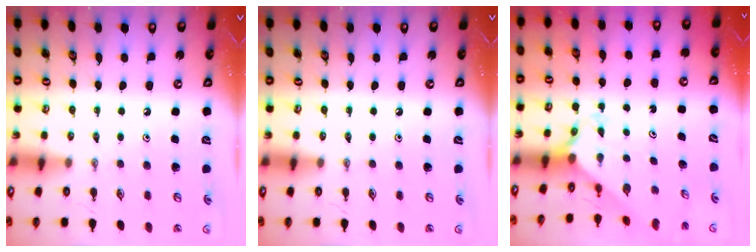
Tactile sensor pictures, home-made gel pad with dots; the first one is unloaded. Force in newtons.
{"total": 0.0}
{"total": 2.4, "press": 2.4, "slide": 0.2}